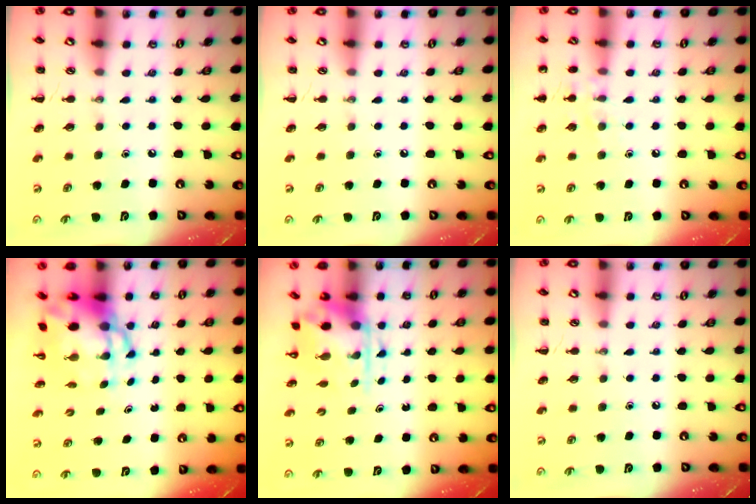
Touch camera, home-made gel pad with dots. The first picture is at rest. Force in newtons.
{"total": 0.0}
{"total": 7.6, "press": 7.4, "slide": 1.7}
{"total": 8.3, "press": 8.0, "slide": 2.2}
{"total": 3.9, "press": 3.8, "slide": 0.9}
{"total": 0.0}